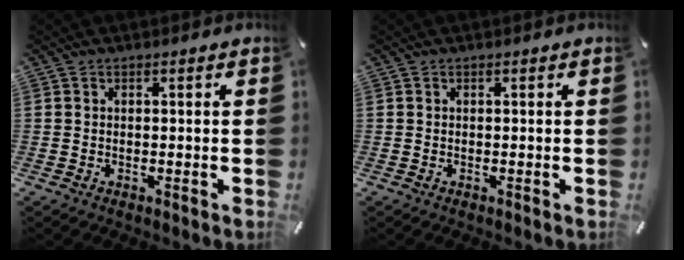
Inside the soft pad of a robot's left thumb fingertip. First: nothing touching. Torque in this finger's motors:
{"motor_torque": [-0.04, 0.04, 0.00, 0.07, 0.00]}